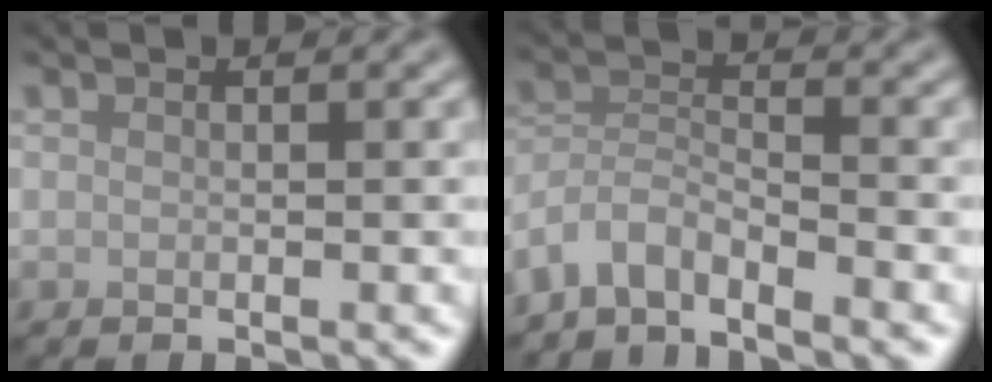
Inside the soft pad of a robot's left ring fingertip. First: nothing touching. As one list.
[{"total": 3.7, "force": [-3.4, 0.8, 1.3], "torque": [-0.025, 0.001, -0.078]}]